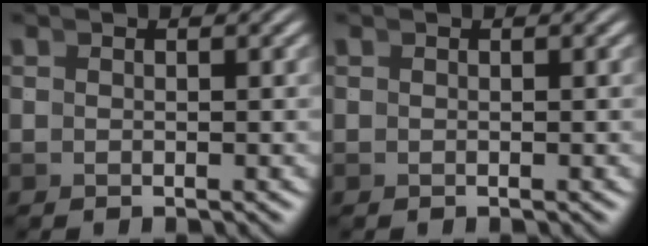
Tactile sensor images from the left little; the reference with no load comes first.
{"total": 0.0}